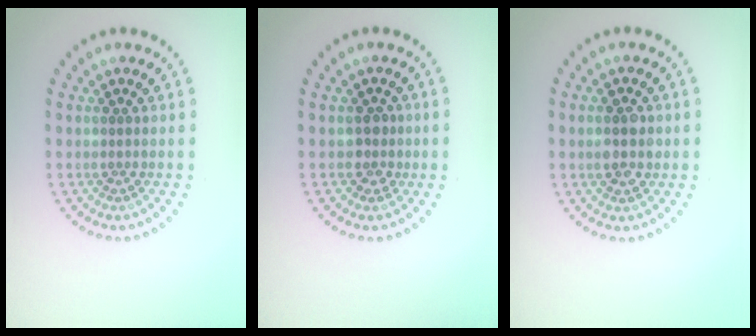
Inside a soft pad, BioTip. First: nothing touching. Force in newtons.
{"total": 1.5, "press": 1.2, "slide": 0.9}
{"total": 2.8, "press": 2.8, "slide": 0.2}